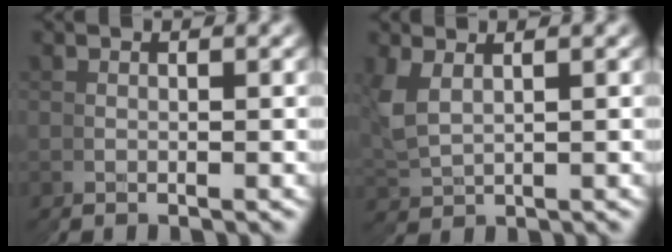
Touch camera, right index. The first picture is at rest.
{"total": 2.5, "force": [1.1, 2.2, 0.7], "torque": [-0.059, -0.022, 0.038]}